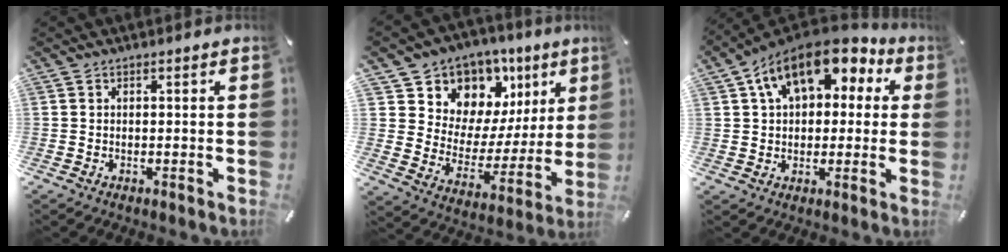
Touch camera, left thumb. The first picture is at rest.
{"total": 9.7, "force": [6.8, 7.0, -0.2], "torque": [-0.001, -0.089, 0.120]}
{"total": 13.0, "force": [6.1, 8.7, 7.6], "torque": [-0.133, -0.021, 0.110]}